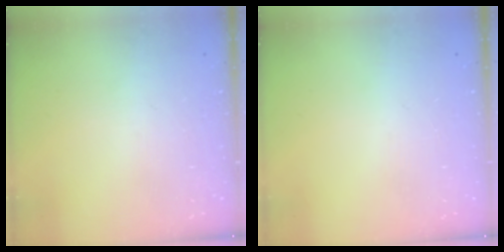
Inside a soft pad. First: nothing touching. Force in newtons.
{"total": 0.0}